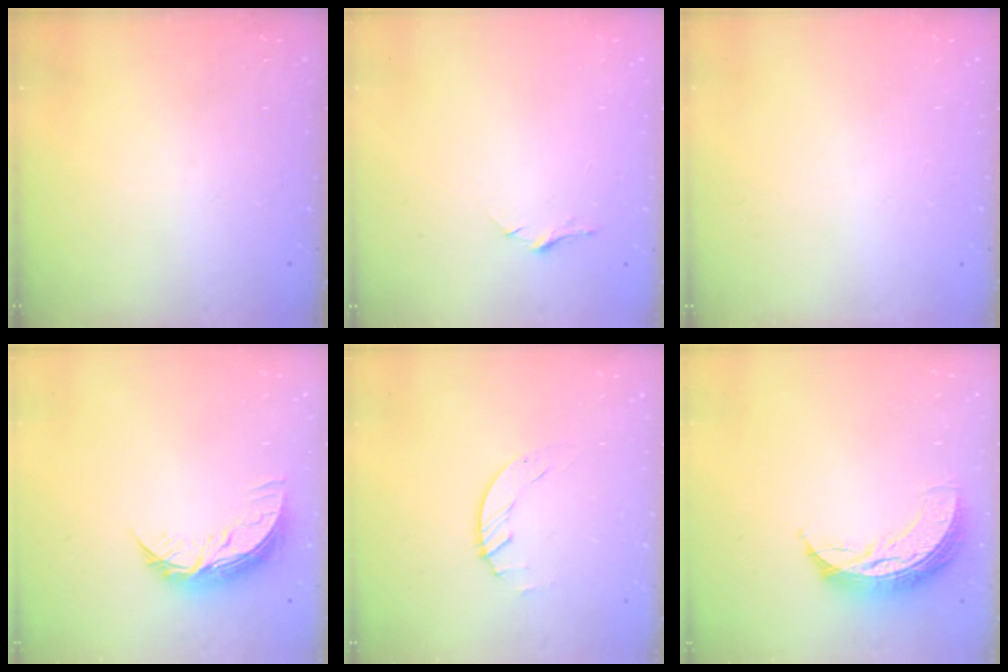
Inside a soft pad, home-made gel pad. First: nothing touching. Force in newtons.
{"total": 5.7, "press": 5.6, "slide": 0.6}
{"total": 0.0}
{"total": 9.0, "press": 9.0, "slide": 0.5}
{"total": 0.8, "press": 0.8, "slide": 0.2}
{"total": 9.9, "press": 9.9, "slide": 0.6}